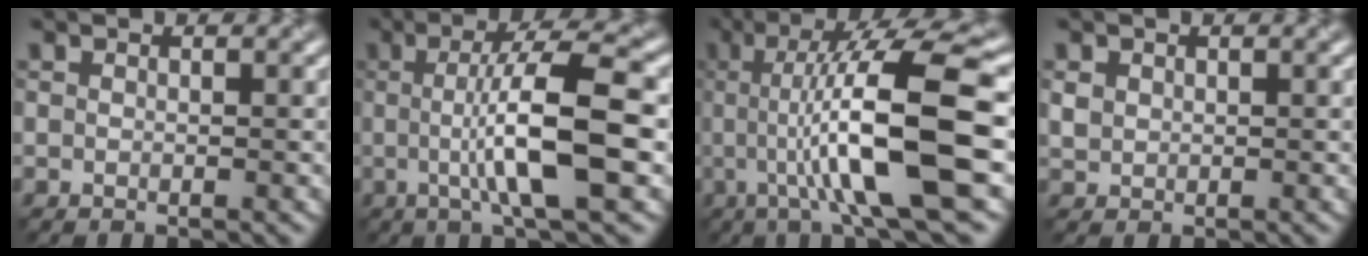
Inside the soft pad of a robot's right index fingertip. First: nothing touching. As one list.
[{"total": 8.9, "force": [-0.8, 2.0, 8.6], "torque": [-0.120, 0.007, -0.007]}, {"total": 11.5, "force": [-1.3, 2.2, 11.2], "torque": [-0.158, 0.015, -0.019]}, {"total": 0.8, "force": [0.3, 0.7, -0.2], "torque": [0.000, 0.009, 0.016]}]